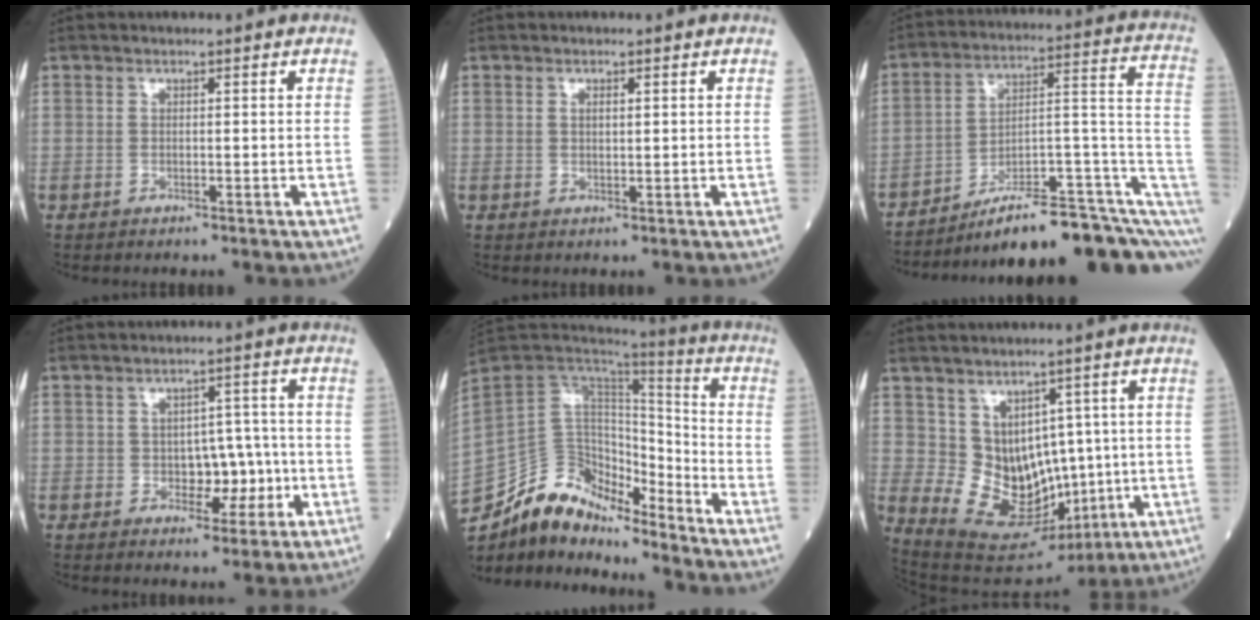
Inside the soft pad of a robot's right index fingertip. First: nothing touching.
{"total": 1.0, "force": [0.4, 0.3, 0.9], "torque": [-0.022, 0.000, 0.006]}
{"total": 19.5, "force": [-11.6, 3.5, 15.3], "torque": [-0.146, 0.059, -0.167]}
{"total": 5.4, "force": [-1.6, 3.3, 4.0], "torque": [-0.053, 0.017, -0.017]}
{"total": 14.6, "force": [-13.4, 4.8, 3.2], "torque": [-0.051, 0.069, -0.236]}
{"total": 11.0, "force": [0.2, 8.0, 7.6], "torque": [-0.125, 0.021, 0.038]}